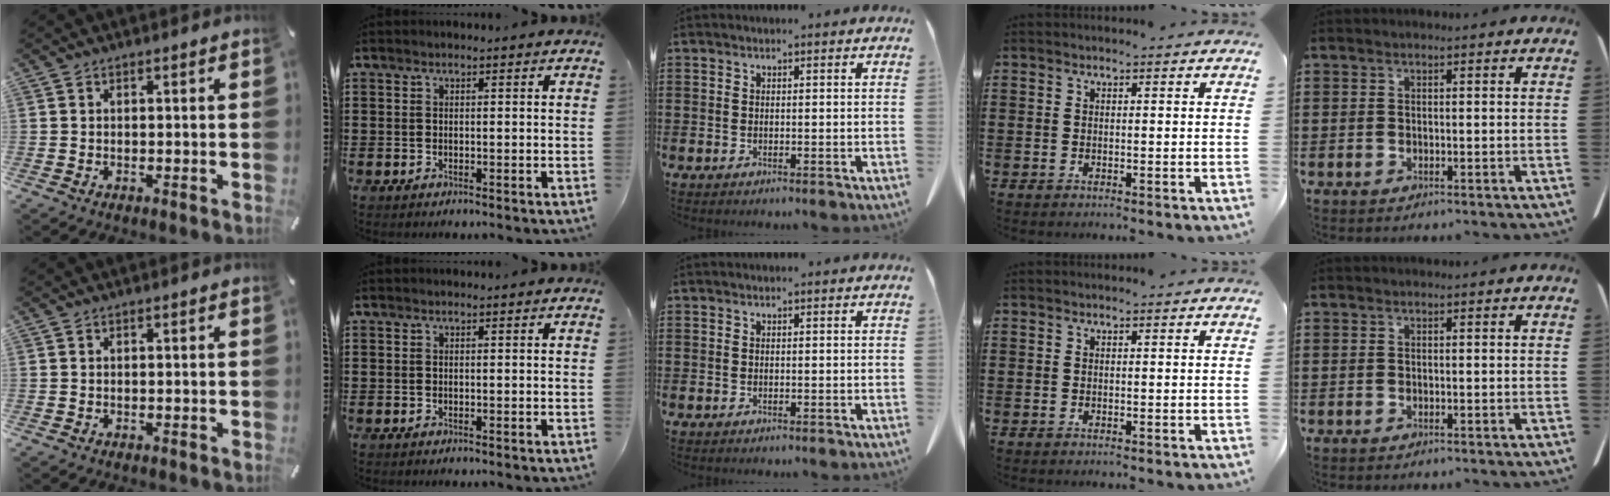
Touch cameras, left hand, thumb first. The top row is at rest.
{}